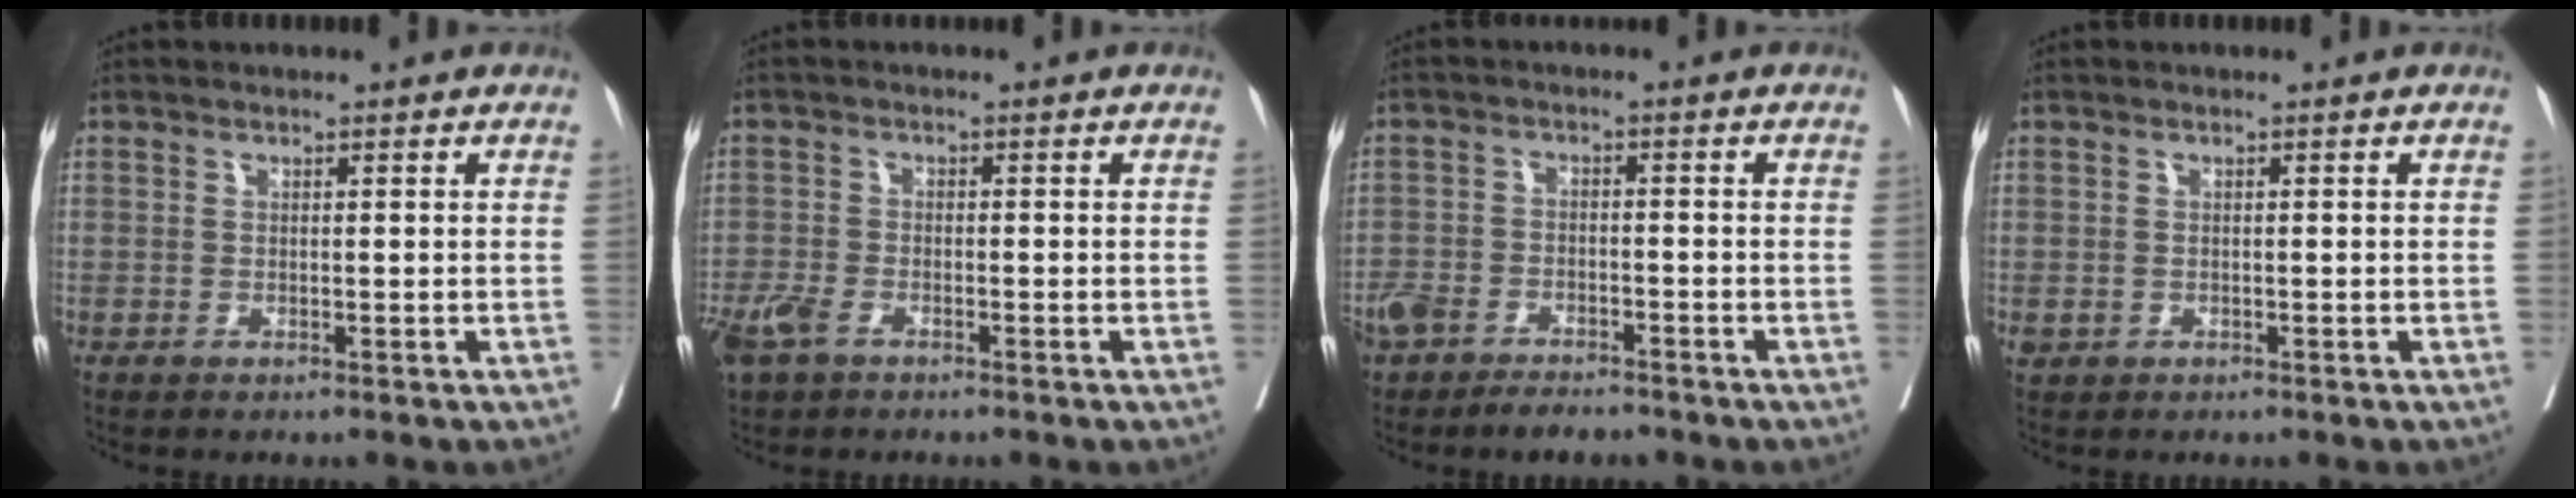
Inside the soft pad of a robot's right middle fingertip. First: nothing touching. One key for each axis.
{"total": 4.5, "fx": -2.9, "fy": 2.1, "fz": 2.7, "tx": -0.062, "ty": -0.006, "tz": -0.055}
{"total": 8.3, "fx": -6.6, "fy": 3.5, "fz": 3.6, "tx": -0.073, "ty": 0.002, "tz": -0.110}
{"total": 0.9, "fx": -0.2, "fy": 0.8, "fz": 0.3, "tx": -0.007, "ty": 0.001, "tz": 0.002}